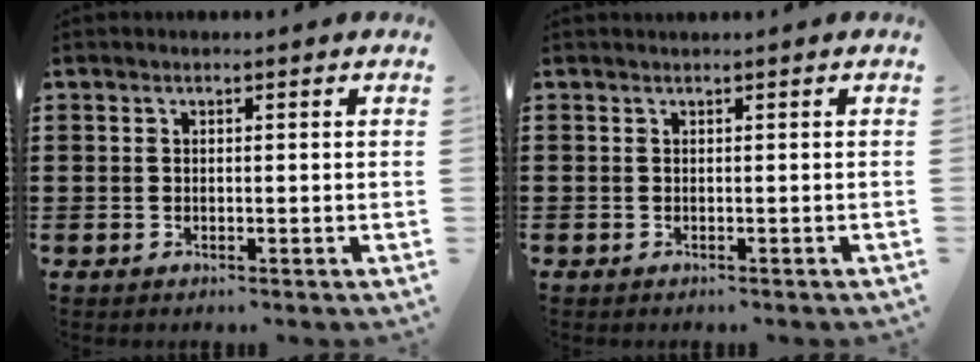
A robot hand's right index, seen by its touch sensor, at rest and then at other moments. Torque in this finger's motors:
{"motor_torque": [0.01, 0.02, -0.03, -0.02]}